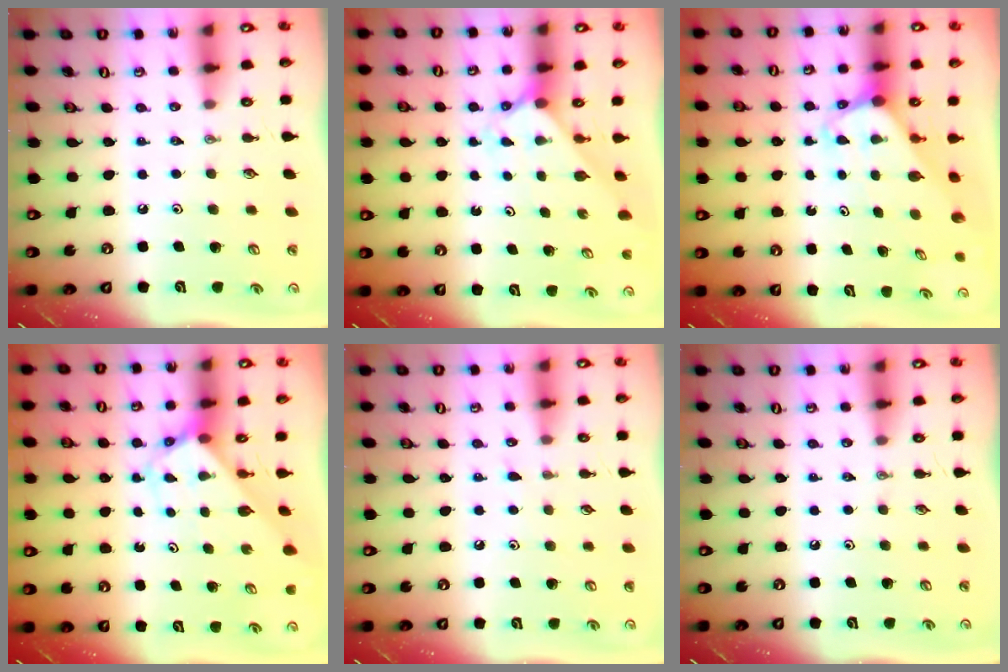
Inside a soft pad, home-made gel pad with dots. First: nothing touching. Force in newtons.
{"total": 2.1, "press": 2.1, "slide": 0.3}
{"total": 2.2, "press": 2.2, "slide": 0.1}
{"total": 2.8, "press": 2.8, "slide": 0.1}
{"total": 3.8, "press": 3.8, "slide": 0.5}
{"total": 0.0}